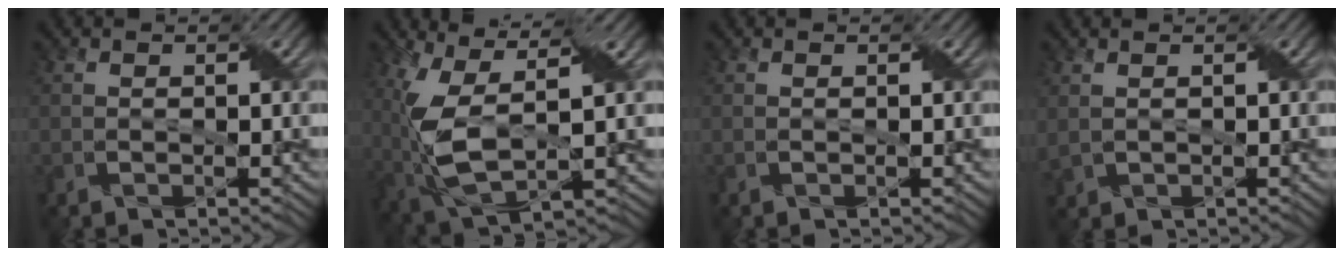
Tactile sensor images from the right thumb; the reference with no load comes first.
{"total": 9.7, "force": [0.7, 3.9, 8.8], "torque": [-0.216, -0.013, 0.019]}
{"total": 0.0}
{"total": 1.3, "force": [0.6, 0.8, 0.8], "torque": [-0.028, 0.000, 0.019]}